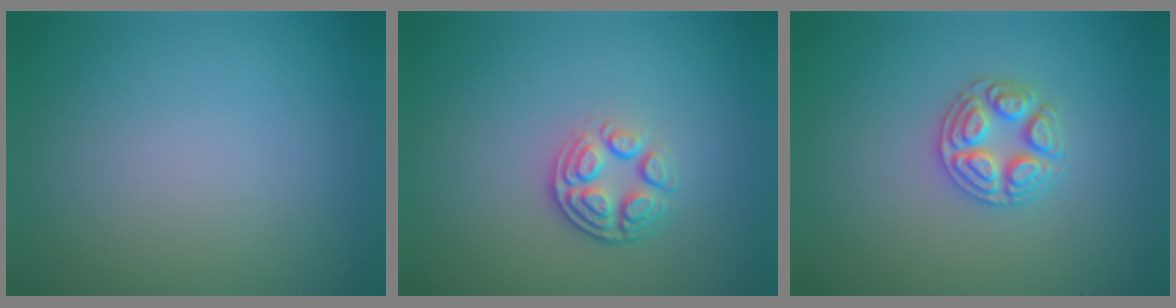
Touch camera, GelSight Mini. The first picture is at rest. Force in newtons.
{"total": 4.0, "press": 2.8, "slide": 2.8}
{"total": 3.0, "press": 2.9, "slide": 0.4}